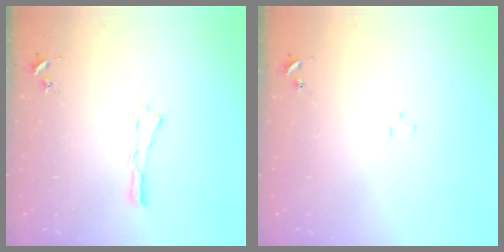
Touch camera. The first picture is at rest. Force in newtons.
{"total": 0.7, "press": 0.7, "slide": 0.2}